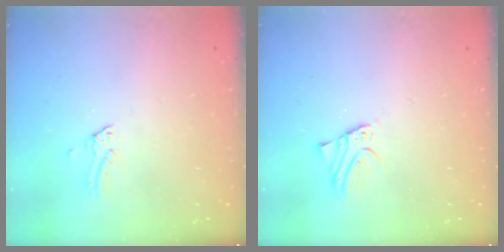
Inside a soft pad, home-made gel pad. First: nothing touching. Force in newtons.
{"total": 1.9, "press": 1.9, "slide": 0.1}